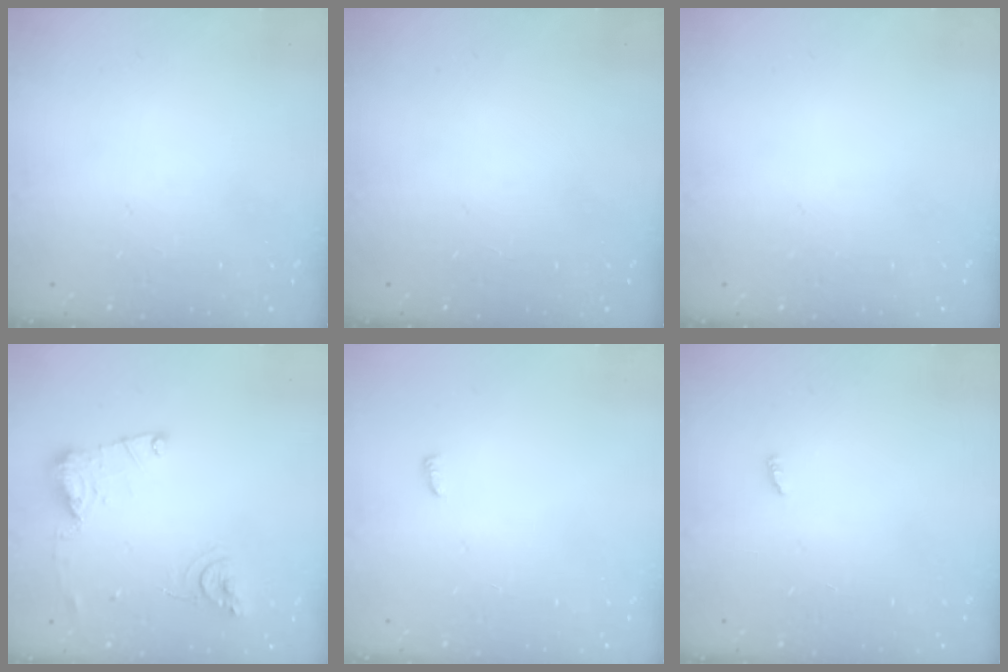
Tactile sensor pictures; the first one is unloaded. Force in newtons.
{"total": 0.0}
{"total": 0.0}
{"total": 12.9, "press": 12.8, "slide": 1.5}
{"total": 3.5, "press": 3.5, "slide": 0.3}
{"total": 2.3, "press": 2.3, "slide": 0.2}